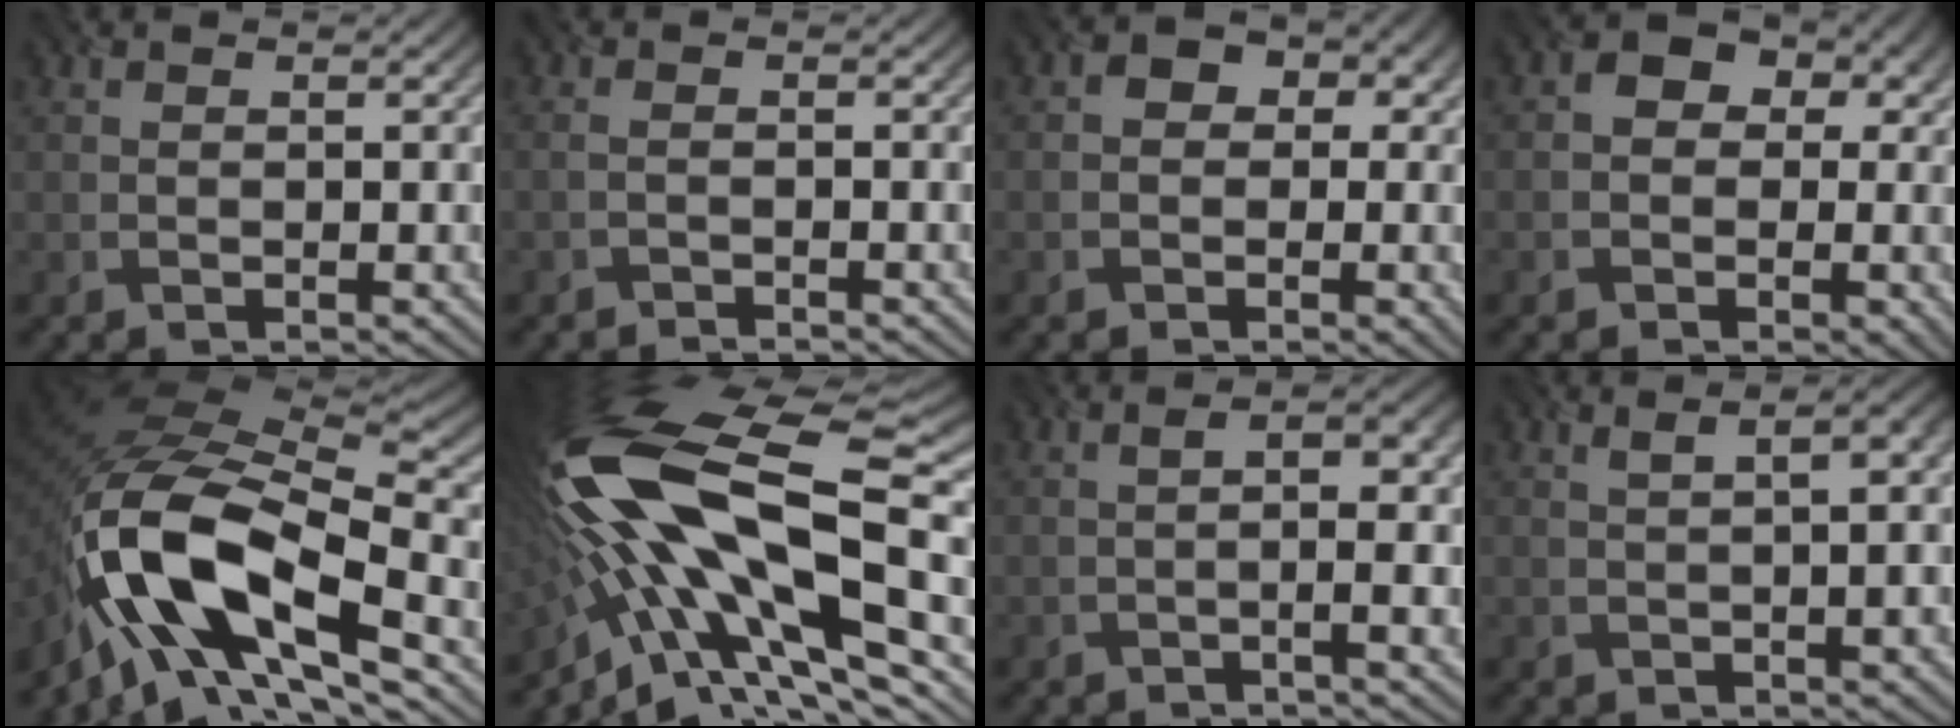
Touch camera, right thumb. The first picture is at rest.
{"total": 1.0, "force": [-0.9, 0.2, 0.4], "torque": [0.000, 0.000, -0.023]}
{"total": 4.4, "force": [0.1, 3.8, 2.1], "torque": [-0.019, 0.004, -0.006]}
{"total": 6.9, "force": [0.7, 5.8, 3.7], "torque": [-0.047, 0.008, -0.004]}
{"total": 16.7, "force": [-6.6, 7.9, 13.1], "torque": [-0.252, -0.007, -0.129]}
{"total": 20.6, "force": [-2.8, 8.8, 18.4], "torque": [-0.351, -0.007, -0.057]}
{"total": 5.6, "force": [-0.7, 1.5, 5.3], "torque": [-0.077, 0.001, -0.008]}
{"total": 5.7, "force": [0.8, 1.7, 5.4], "torque": [-0.054, 0.016, 0.010]}